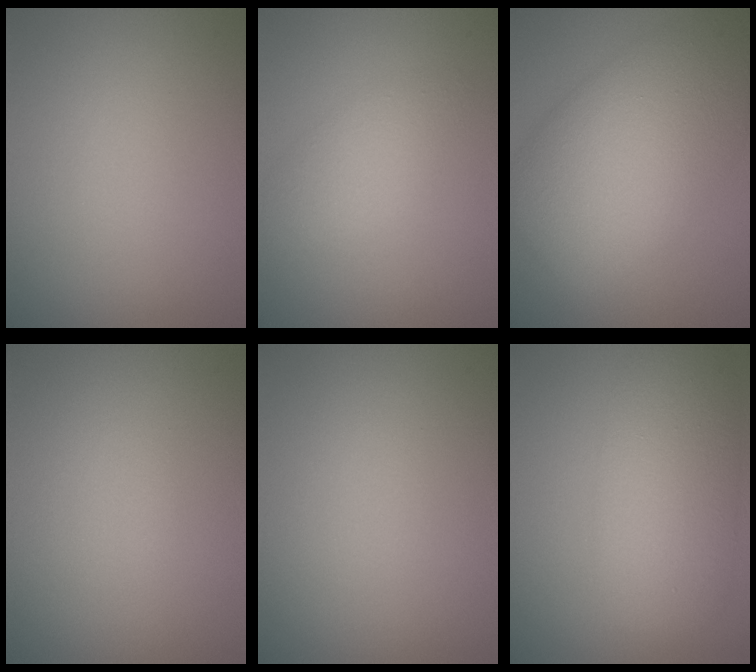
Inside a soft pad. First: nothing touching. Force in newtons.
{"total": 2.2, "press": 2.2, "slide": 0.2}
{"total": 11.5, "press": 11.5, "slide": 0.7}
{"total": 0.0}
{"total": 0.0}
{"total": 6.5, "press": 6.5, "slide": 0.1}